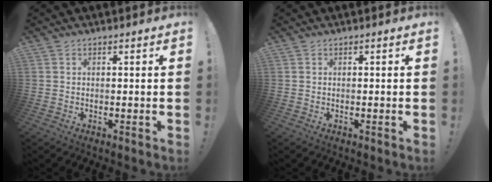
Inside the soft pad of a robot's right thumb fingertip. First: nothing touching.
{"total": 0.0}